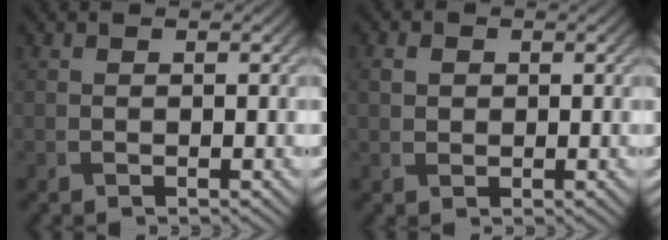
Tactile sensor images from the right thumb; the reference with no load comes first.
{"total": 1.9, "force": [0.5, 1.6, 0.9], "torque": [-0.026, 0.000, 0.008]}